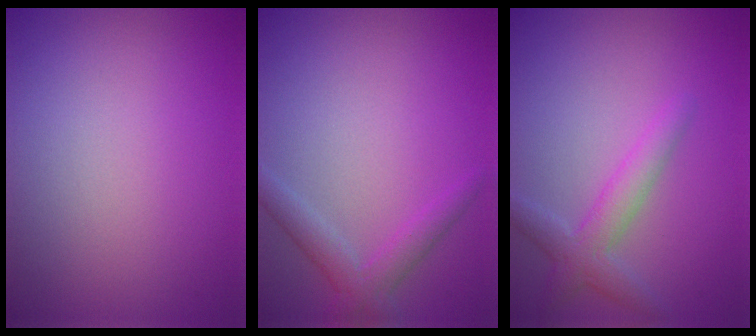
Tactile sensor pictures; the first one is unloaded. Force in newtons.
{"total": 2.3, "press": 2.3, "slide": 0.2}
{"total": 2.9, "press": 2.9, "slide": 0.1}